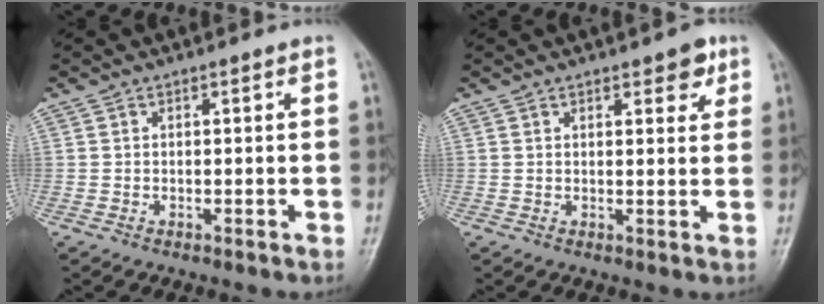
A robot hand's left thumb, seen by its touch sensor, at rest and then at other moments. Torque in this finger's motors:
{"motor_torque": [-0.01, 0.00, -0.05, -0.03, 0.07]}